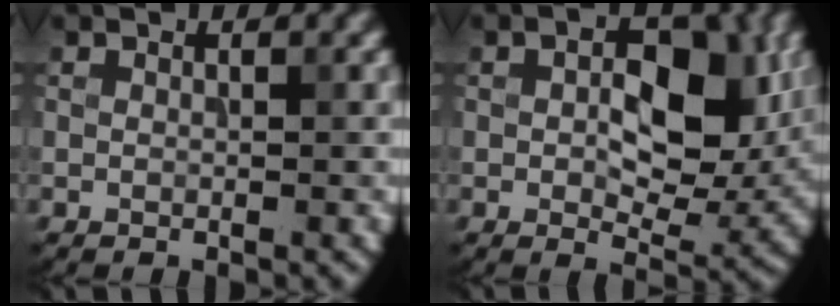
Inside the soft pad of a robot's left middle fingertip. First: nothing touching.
{"total": 8.9, "force": [1.1, 5.0, 7.2], "torque": [-0.091, 0.000, 0.015]}